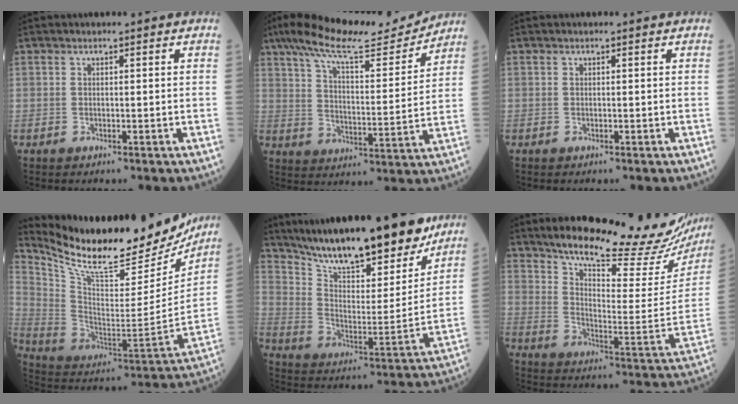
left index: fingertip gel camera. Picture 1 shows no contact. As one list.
[{"total": 15.8, "force": [13.9, 1.7, 7.3], "torque": [-0.132, 0.003, 0.216]}, {"total": 0.0}, {"total": 26.6, "force": [23.0, 6.2, 11.8], "torque": [-0.216, -0.050, 0.346]}, {"total": 23.0, "force": [19.5, 4.5, 11.3], "torque": [-0.184, -0.027, 0.295]}, {"total": 25.6, "force": [22.0, 2.7, 12.8], "torque": [-0.196, -0.070, 0.291]}]